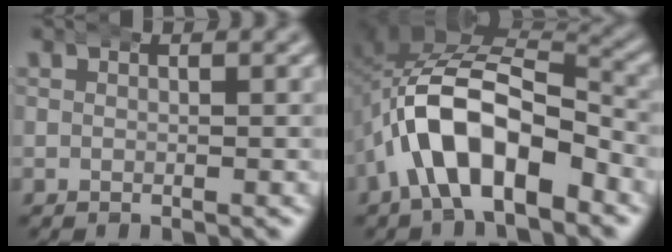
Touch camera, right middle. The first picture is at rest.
{"total": 10.3, "force": [-2.0, 6.7, 7.5], "torque": [-0.146, -0.008, -0.032]}